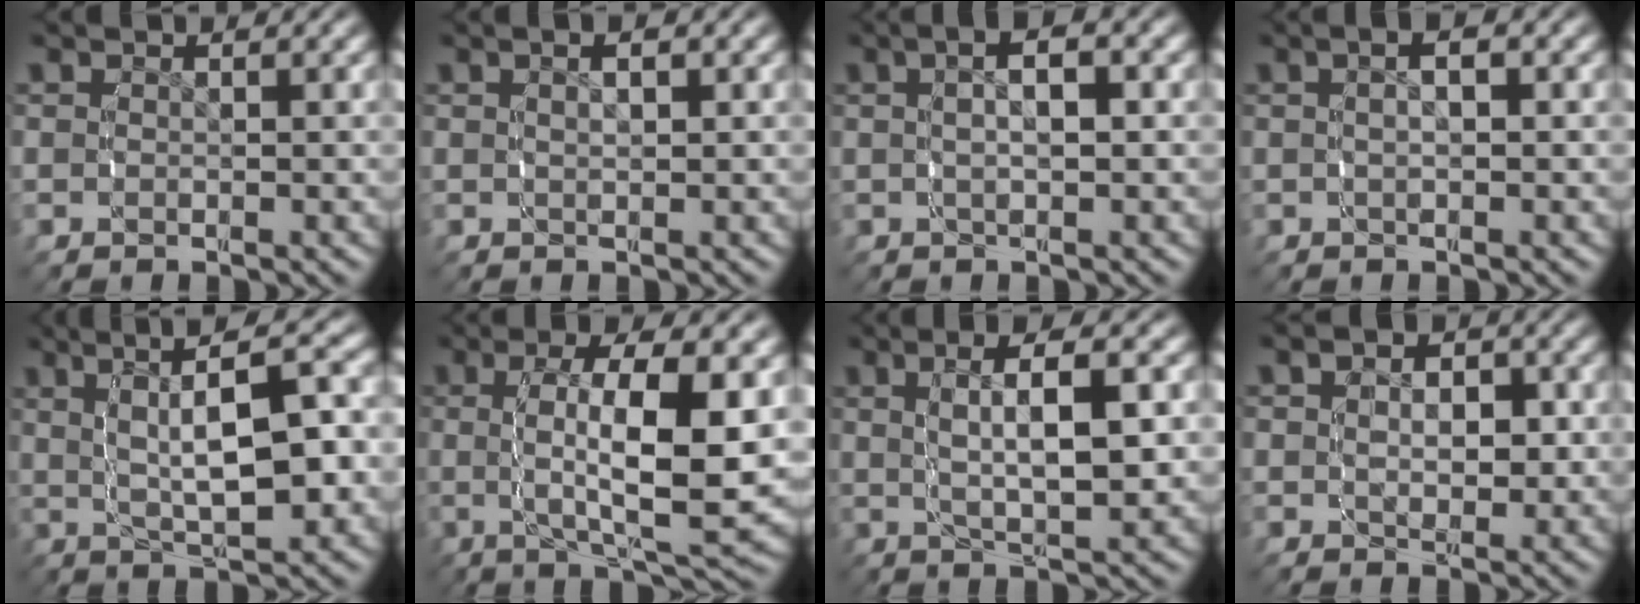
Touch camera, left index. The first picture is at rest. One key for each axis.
{"total": 1.4, "fx": 0.4, "fy": 0.3, "fz": 1.3, "tx": -0.013, "ty": 0.002, "tz": 0.011}
{"total": 4.1, "fx": 1.1, "fy": 1.2, "fz": 3.8, "tx": -0.049, "ty": 0.016, "tz": 0.011}
{"total": 2.5, "fx": 0.6, "fy": 0.9, "fz": 2.3, "tx": -0.025, "ty": 0.011, "tz": 0.006}
{"total": 8.1, "fx": 1.5, "fy": 2.5, "fz": 7.5, "tx": -0.116, "ty": 0.016, "tz": 0.028}
{"total": 9.3, "fx": 0.1, "fy": 2.5, "fz": 9.0, "tx": -0.139, "ty": -0.010, "tz": 0.011}
{"total": 5.9, "fx": 1.0, "fy": 1.4, "fz": 5.6, "tx": -0.094, "ty": 0.008, "tz": 0.021}
{"total": 2.5, "fx": 0.1, "fy": 1.6, "fz": 2.0, "tx": -0.030, "ty": -0.006, "tz": 0.006}